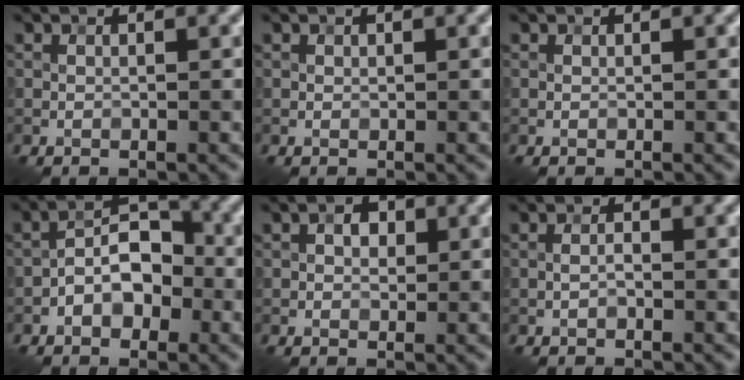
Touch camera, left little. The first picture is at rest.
{"total": 0.0}
{"total": 0.0}
{"total": 4.5, "force": [-1.5, 2.7, 3.3], "torque": [-0.048, 0.013, -0.032]}
{"total": 1.7, "force": [0.4, 1.2, 1.1], "torque": [-0.016, 0.002, 0.004]}
{"total": 0.8, "force": [-0.2, 0.3, 0.7], "torque": [-0.014, 0.001, -0.006]}